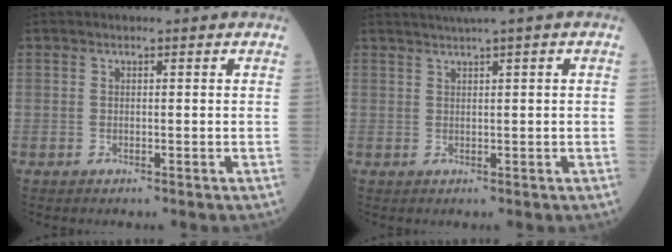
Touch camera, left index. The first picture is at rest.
{"total": 2.8, "force": [1.9, -0.8, 1.8], "torque": [-0.037, 0.010, 0.042]}